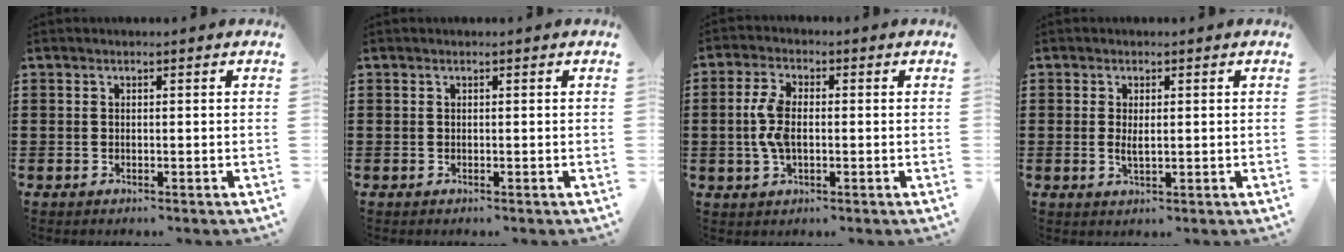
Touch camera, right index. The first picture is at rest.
{"total": 0.0}
{"total": 5.8, "force": [-0.1, 3.0, 5.0], "torque": [-0.126, 0.000, -0.011]}
{"total": 2.0, "force": [0.1, 0.8, 1.9], "torque": [-0.036, 0.001, 0.002]}